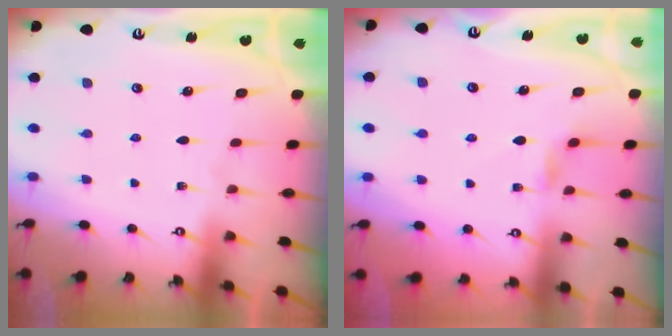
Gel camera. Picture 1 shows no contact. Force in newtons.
{"total": 3.1, "press": 3.1, "slide": 0.5}